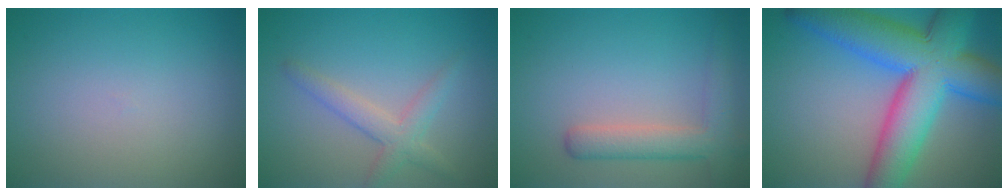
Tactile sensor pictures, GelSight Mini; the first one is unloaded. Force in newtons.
{"total": 2.8, "press": 2.8, "slide": 0.2}
{"total": 3.8, "press": 3.7, "slide": 0.3}
{"total": 12.7, "press": 12.7, "slide": 0.4}